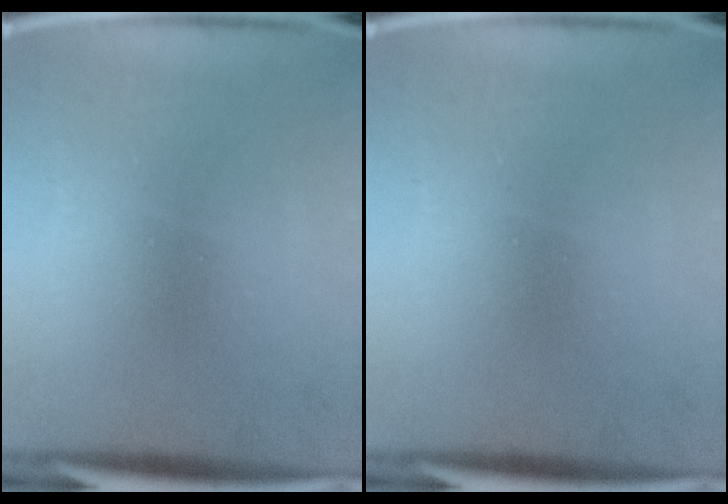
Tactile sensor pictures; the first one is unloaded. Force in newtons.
{"total": 0.0}